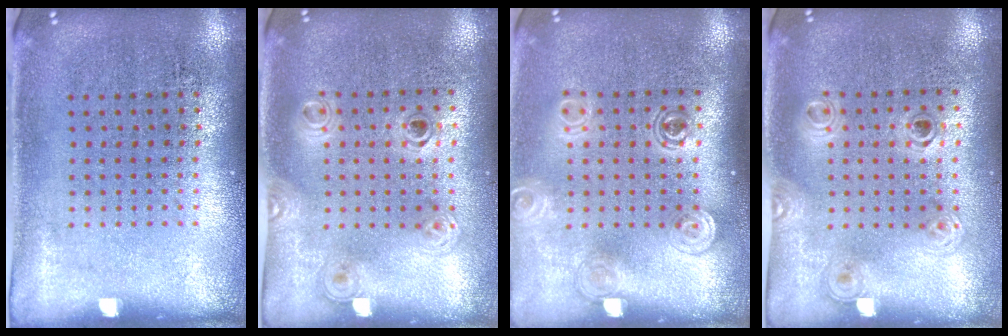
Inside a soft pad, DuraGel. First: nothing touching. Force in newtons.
{"total": 1.1, "press": 1.0, "slide": 0.4}
{"total": 1.4, "press": 1.2, "slide": 0.7}
{"total": 1.1, "press": 1.0, "slide": 0.4}